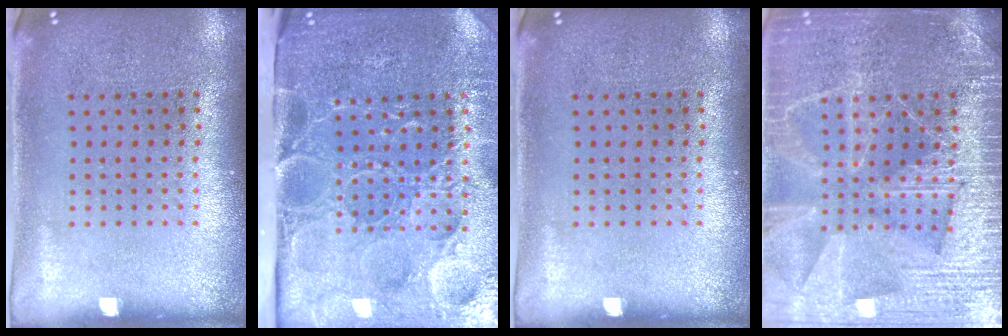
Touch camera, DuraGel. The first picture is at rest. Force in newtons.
{"total": 5.1, "press": 4.3, "slide": 2.8}
{"total": 0.0}
{"total": 6.6, "press": 6.5, "slide": 0.8}